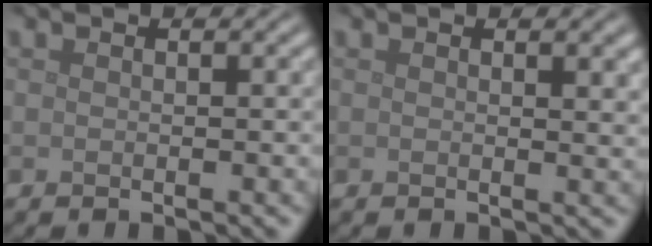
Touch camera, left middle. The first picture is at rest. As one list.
[{"total": 1.3, "force": [0.7, 0.3, 1.0], "torque": [-0.009, 0.000, 0.011]}]